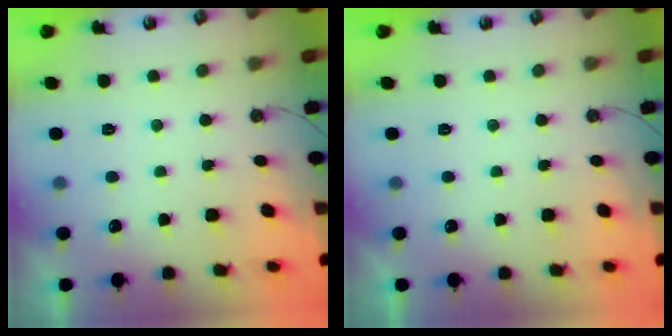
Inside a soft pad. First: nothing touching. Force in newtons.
{"total": 0.0}